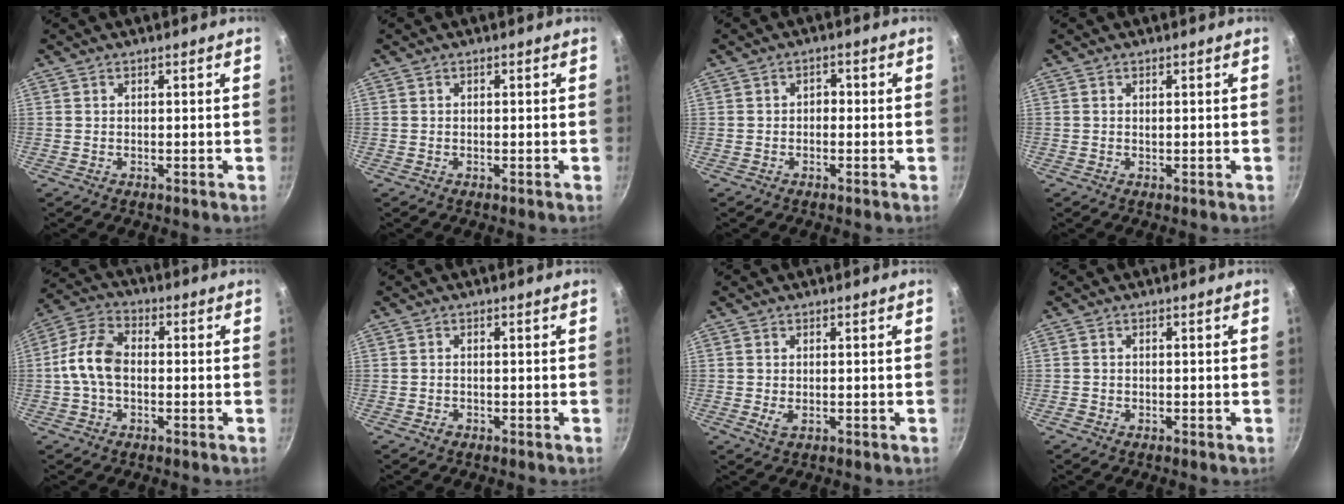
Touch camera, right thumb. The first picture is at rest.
{"total": 0.0}
{"total": 1.7, "force": [-0.4, 1.3, 1.0], "torque": [-0.009, 0.008, -0.009]}
{"total": 0.0}
{"total": 9.3, "force": [-0.7, 5.8, 7.3], "torque": [-0.137, 0.035, -0.027]}
{"total": 0.9, "force": [-0.6, 0.6, 0.4], "torque": [-0.009, 0.004, -0.010]}
{"total": 2.0, "force": [-0.3, 1.1, 1.6], "torque": [-0.032, -0.003, -0.002]}
{"total": 0.6, "force": [-0.3, 0.5, 0.1], "torque": [-0.005, 0.003, -0.006]}